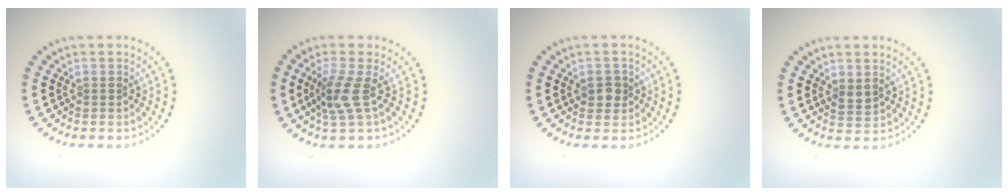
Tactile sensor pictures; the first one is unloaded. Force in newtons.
{"total": 2.8, "press": 2.1, "slide": 1.8}
{"total": 1.7, "press": 1.7, "slide": 0.3}
{"total": 1.2, "press": 1.1, "slide": 0.3}